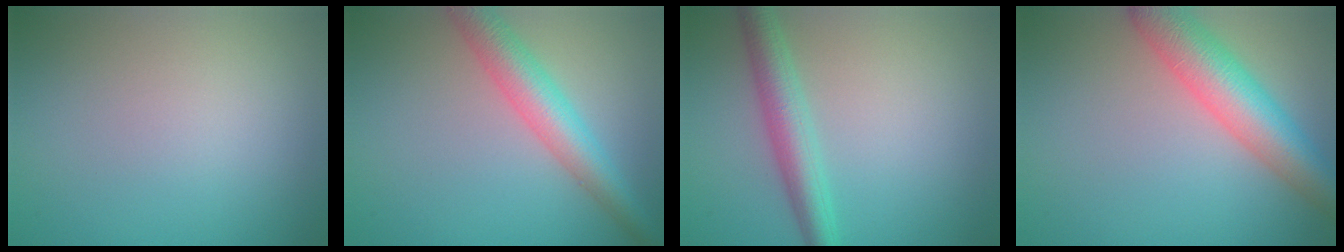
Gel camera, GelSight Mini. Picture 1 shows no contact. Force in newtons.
{"total": 5.2, "press": 5.2, "slide": 0.2}
{"total": 4.1, "press": 4.1, "slide": 0.0}
{"total": 7.1, "press": 7.1, "slide": 0.3}